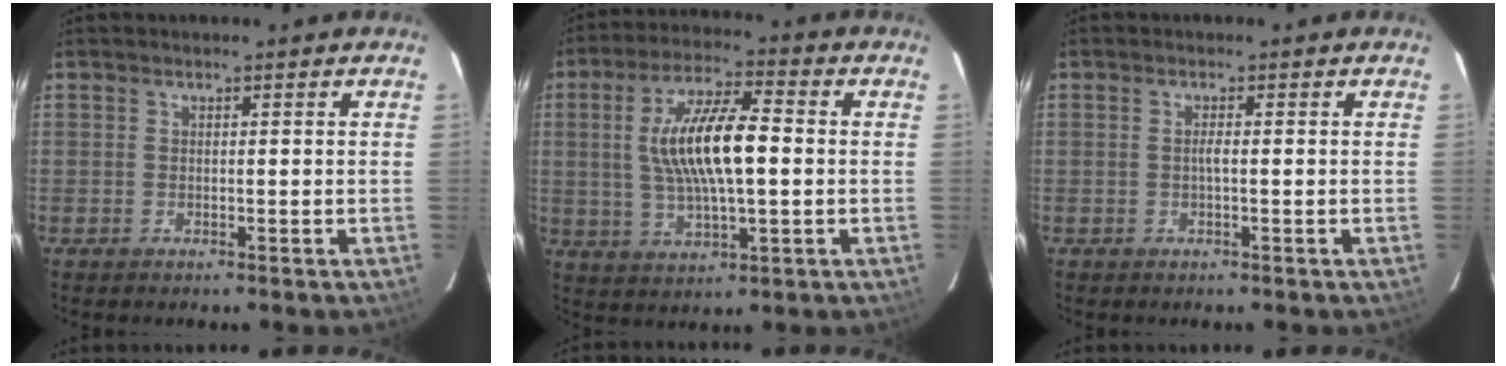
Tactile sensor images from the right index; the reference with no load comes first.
{"total": 13.6, "force": [0.8, 4.2, 12.9], "torque": [-0.246, 0.009, 0.018]}
{"total": 1.1, "force": [-0.2, -0.1, 1.0], "torque": [-0.018, 0.002, -0.005]}